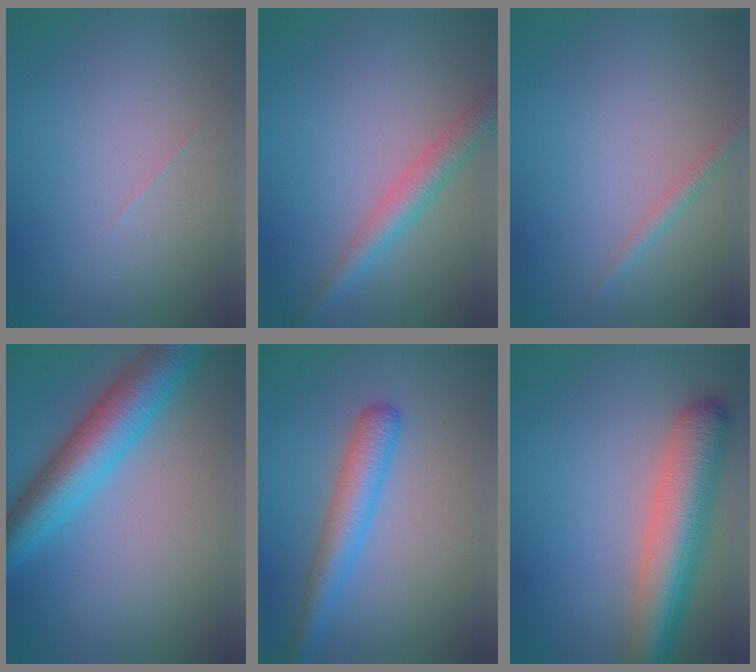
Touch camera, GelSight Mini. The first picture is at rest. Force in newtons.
{"total": 3.1, "press": 3.1, "slide": 0.2}
{"total": 1.2, "press": 1.2, "slide": 0.1}
{"total": 7.4, "press": 7.4, "slide": 0.1}
{"total": 3.9, "press": 3.9, "slide": 0.1}
{"total": 7.4, "press": 7.4, "slide": 0.5}